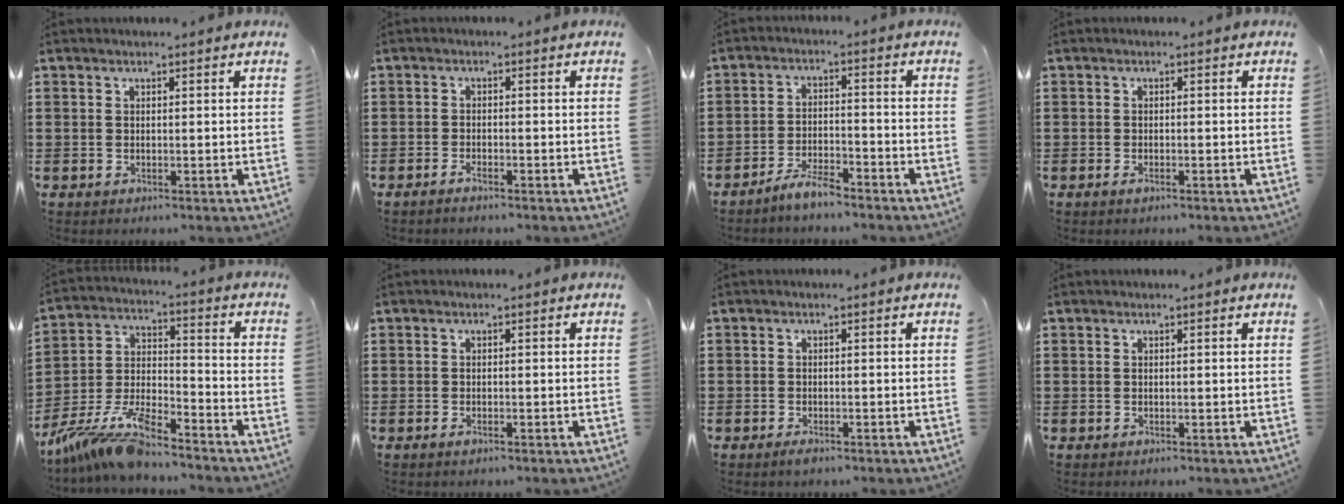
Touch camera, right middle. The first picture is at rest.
{"total": 1.3, "force": [-1.1, 0.2, 0.7], "torque": [-0.015, -0.003, -0.021]}
{"total": 4.6, "force": [-4.2, 0.6, 1.8], "torque": [-0.043, 0.002, -0.085]}
{"total": 1.0, "force": [-0.7, 0.3, 0.7], "torque": [-0.016, -0.001, -0.013]}
{"total": 10.7, "force": [-9.3, 1.9, 5.0], "torque": [-0.112, 0.015, -0.186]}
{"total": 0.8, "force": [-0.6, 0.2, 0.5], "torque": [-0.013, -0.003, -0.011]}
{"total": 0.9, "force": [-0.8, 0.4, 0.4], "torque": [-0.009, -0.004, -0.014]}
{"total": 0.0}